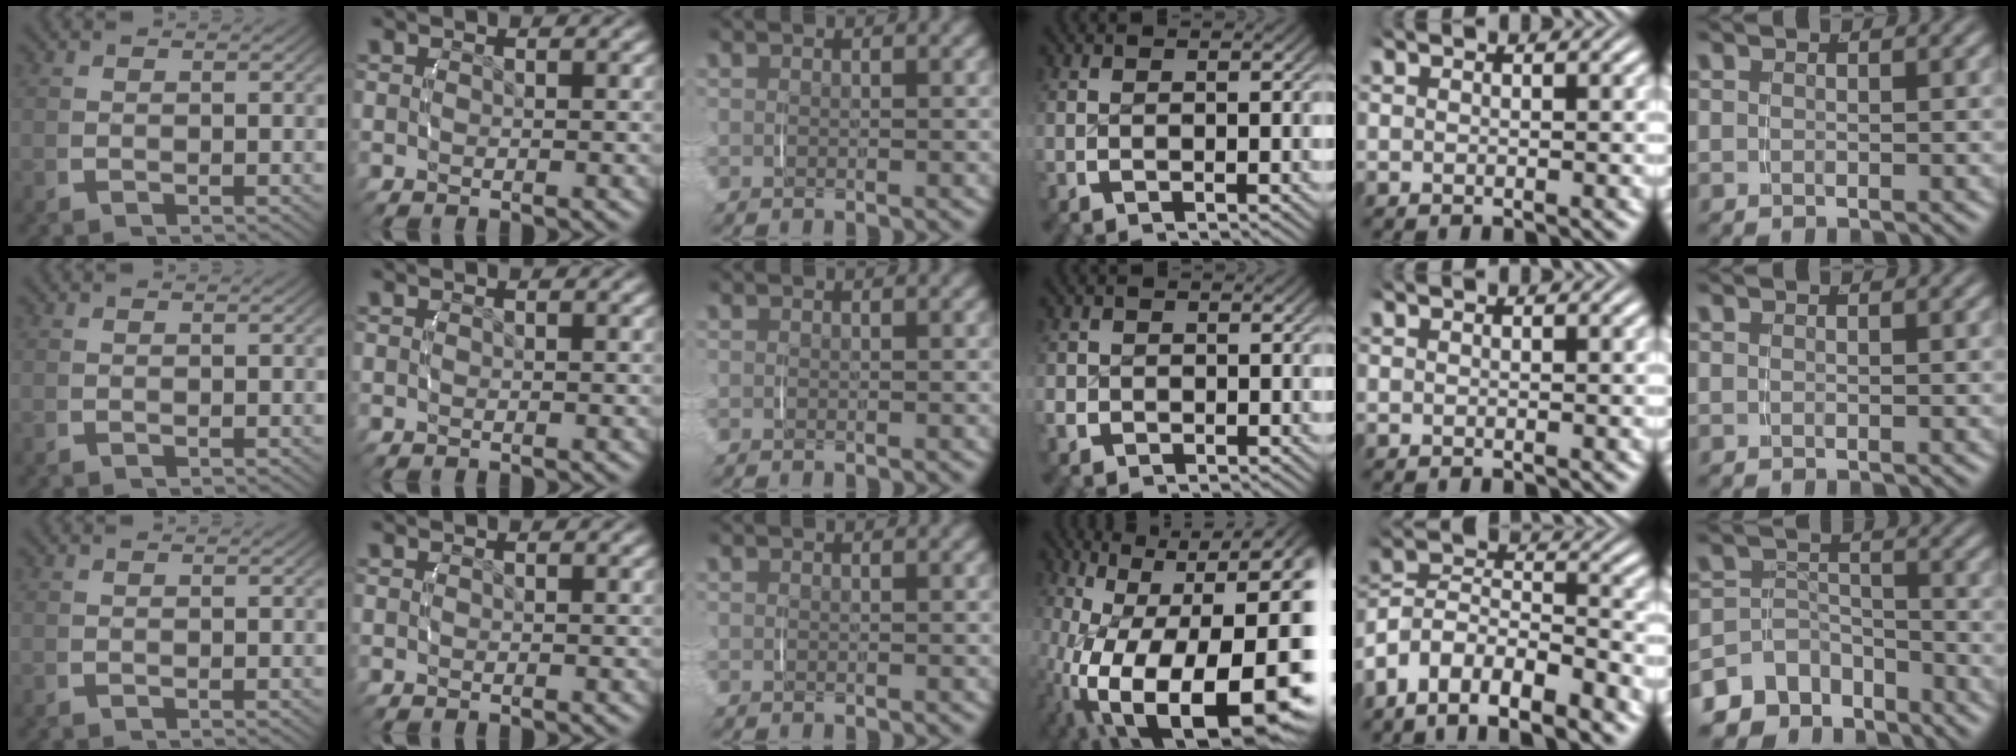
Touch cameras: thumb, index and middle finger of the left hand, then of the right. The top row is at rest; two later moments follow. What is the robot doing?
{"motion": "lift_and_place", "object": "backpack"}